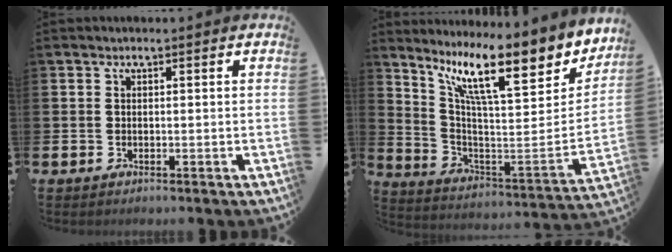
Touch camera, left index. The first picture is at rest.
{"total": 13.2, "force": [9.3, 3.4, 8.6], "torque": [-0.161, -0.073, 0.149]}